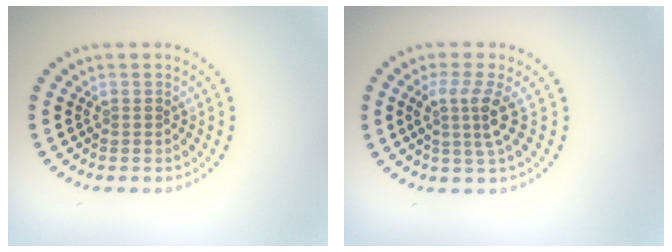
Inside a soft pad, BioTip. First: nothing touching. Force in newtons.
{"total": 2.9, "press": 2.1, "slide": 2.0}